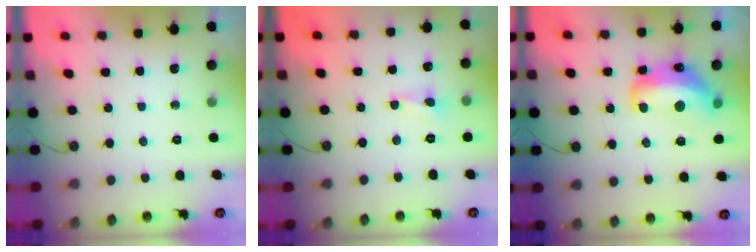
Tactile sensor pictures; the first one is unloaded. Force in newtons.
{"total": 0.9, "press": 0.8, "slide": 0.2}
{"total": 8.5, "press": 8.4, "slide": 1.2}